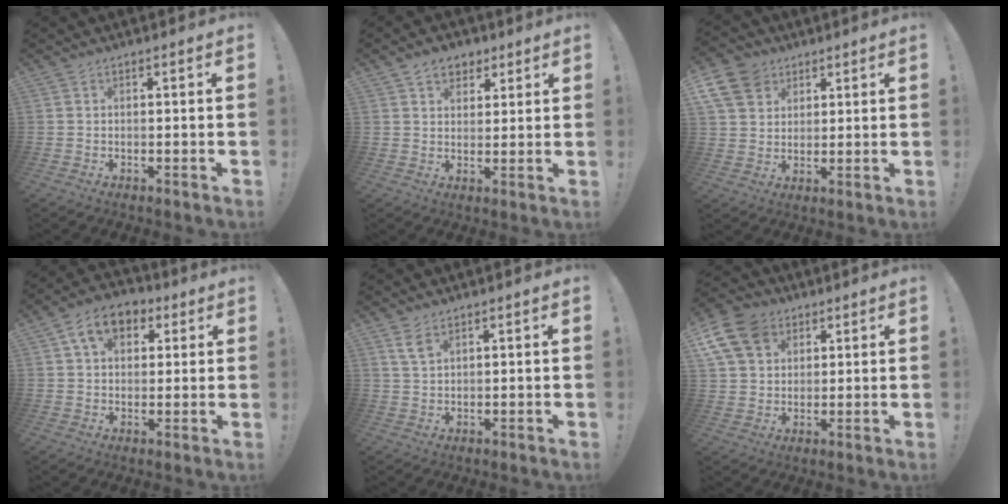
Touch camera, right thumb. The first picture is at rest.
{"total": 6.8, "force": [3.9, 5.0, 2.3], "torque": [-0.025, -0.016, 0.074]}
{"total": 10.7, "force": [5.2, 8.2, 4.4], "torque": [-0.091, -0.032, 0.105]}
{"total": 10.6, "force": [4.2, 7.5, 6.2], "torque": [-0.102, 0.002, 0.081]}
{"total": 4.3, "force": [2.6, 2.1, 2.8], "torque": [-0.046, -0.012, 0.048]}
{"total": 12.9, "force": [5.8, 9.8, 6.1], "torque": [-0.118, -0.029, 0.117]}